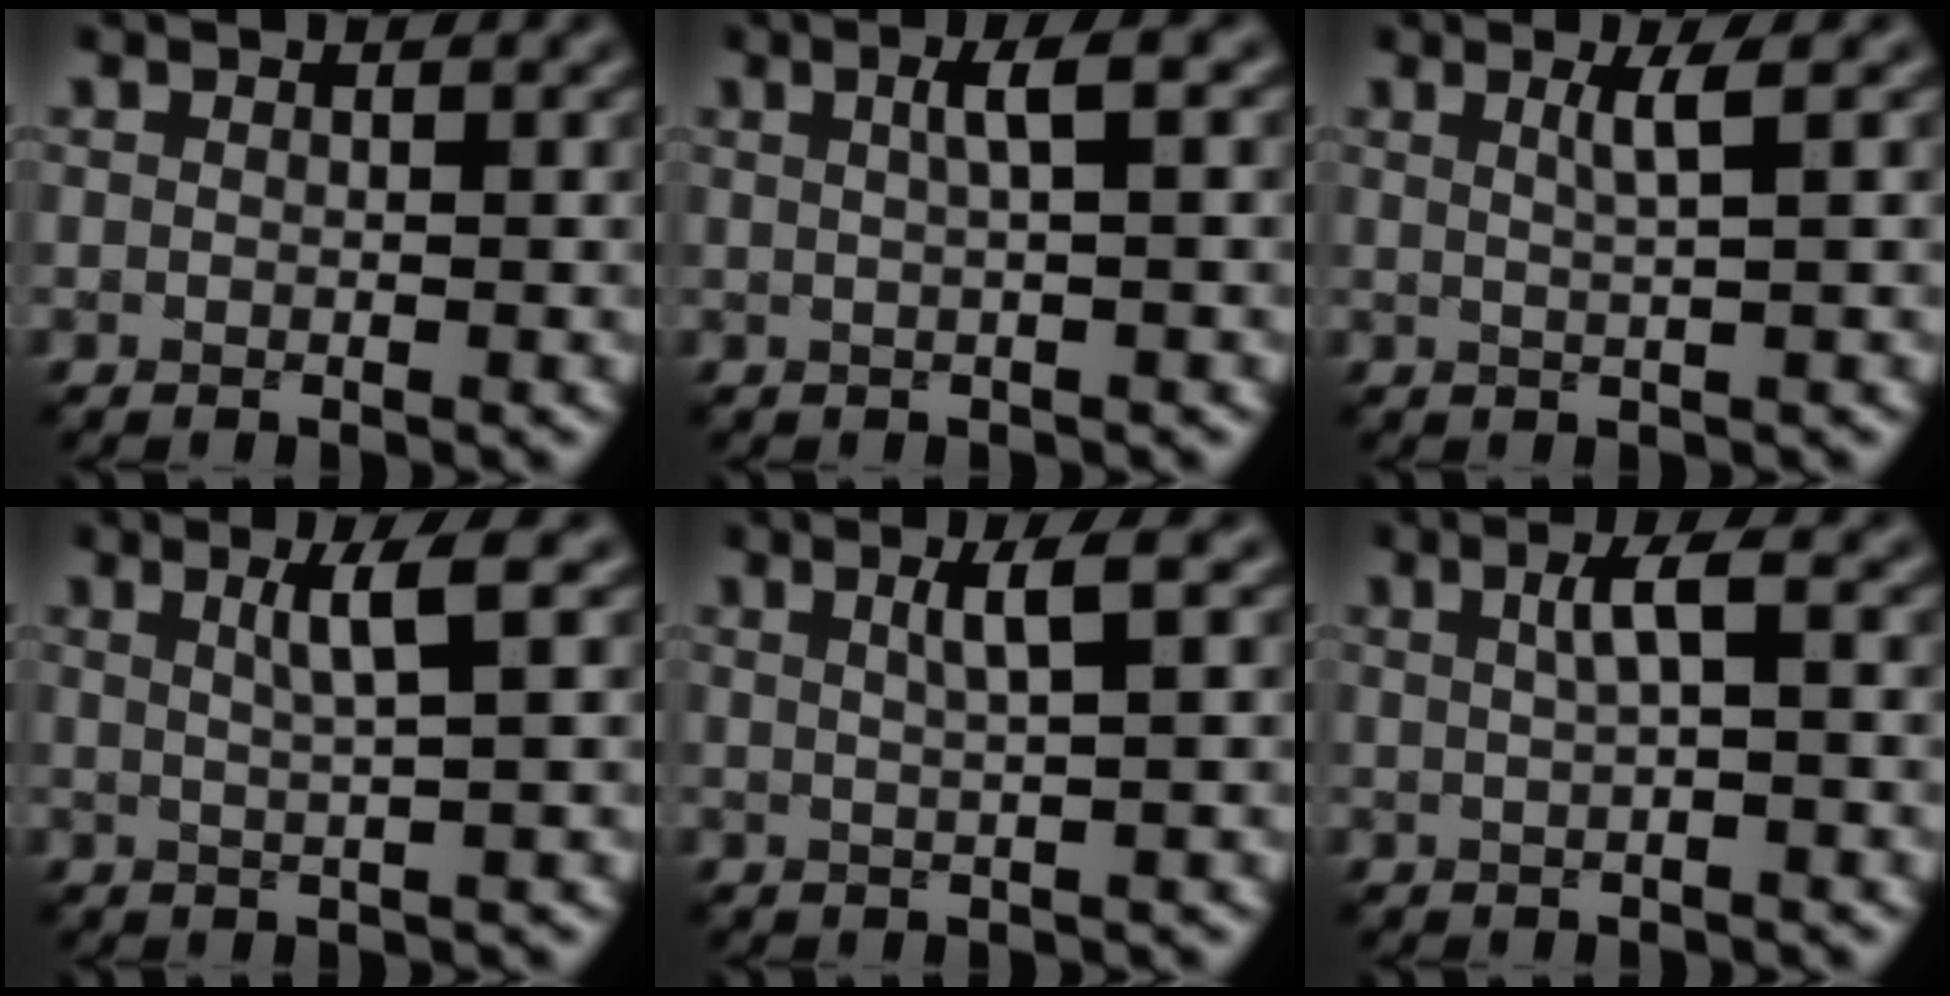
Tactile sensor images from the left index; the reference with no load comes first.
{"total": 2.8, "force": [0.7, 0.5, 2.6], "torque": [-0.039, 0.011, 0.008]}
{"total": 2.2, "force": [0.8, 0.4, 2.0], "torque": [-0.031, 0.002, 0.009]}
{"total": 3.2, "force": [1.2, 0.4, 3.0], "torque": [-0.043, 0.005, 0.017]}
{"total": 2.8, "force": [1.0, 0.5, 2.6], "torque": [-0.035, 0.009, 0.012]}
{"total": 2.6, "force": [0.7, 0.5, 2.4], "torque": [-0.042, 0.010, 0.009]}